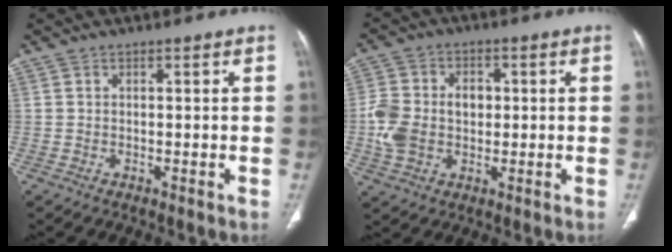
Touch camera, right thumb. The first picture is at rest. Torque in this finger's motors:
{"motor_torque": [1.05, 0.93, 0.76, 0.11, 0.11]}